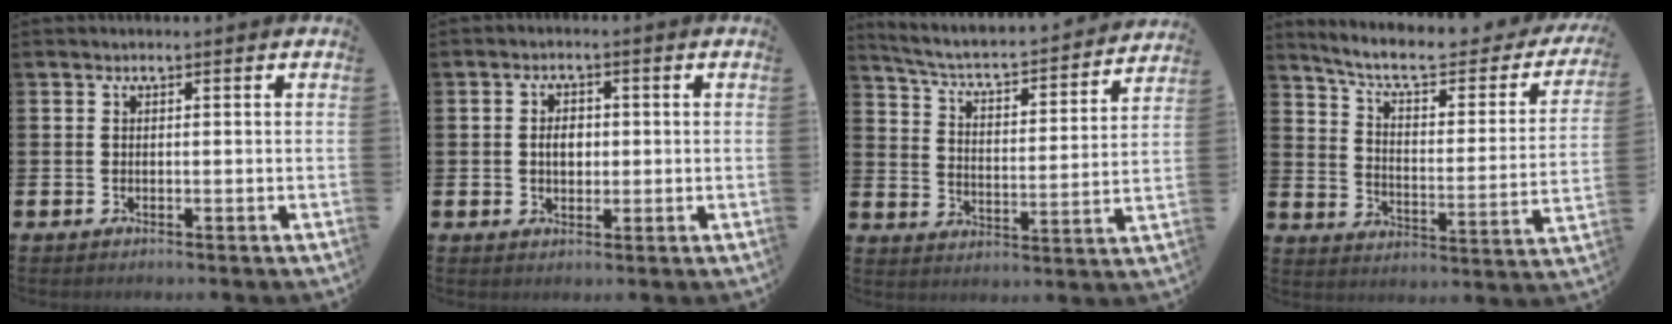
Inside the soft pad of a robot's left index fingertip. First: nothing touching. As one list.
[{"total": 3.0, "force": [0.0, 2.1, 2.1], "torque": [-0.018, 0.000, -0.008]}, {"total": 5.1, "force": [4.7, 0.9, 1.9], "torque": [-0.066, -0.042, 0.071]}, {"total": 8.1, "force": [6.6, 2.3, 4.1], "torque": [-0.106, -0.042, 0.108]}]